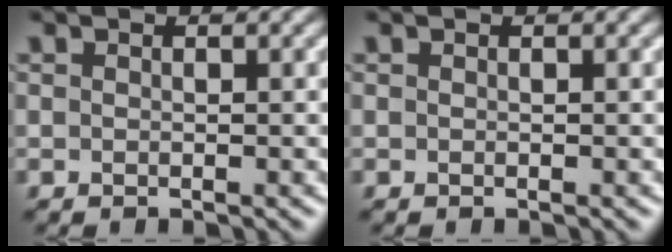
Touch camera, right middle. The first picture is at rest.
{"total": 0.0}